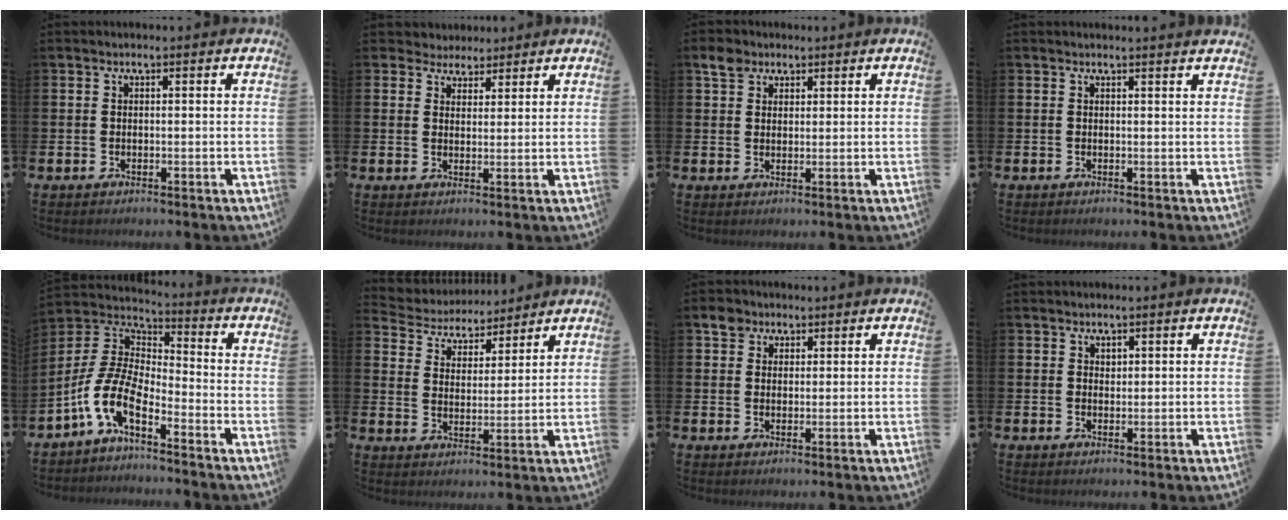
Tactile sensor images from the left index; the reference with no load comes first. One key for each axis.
{"total": 3.7, "fx": 3.2, "fy": 1.7, "fz": -0.5, "tx": -0.008, "ty": -0.014, "tz": 0.057}
{"total": 3.4, "fx": 2.5, "fy": 2.2, "fz": 0.8, "tx": -0.008, "ty": 0.002, "tz": 0.043}
{"total": 0.8, "fx": 0.8, "fy": -0.2, "fz": 0.0, "tx": 0.006, "ty": -0.003, "tz": 0.014}
{"total": 8.8, "fx": -5.6, "fy": 3.1, "fz": 6.1, "tx": -0.161, "ty": -0.013, "tz": -0.119}
{"total": 4.7, "fx": 4.5, "fy": 1.4, "fz": -0.2, "tx": -0.028, "ty": -0.031, "tz": 0.077}
{"total": 3.2, "fx": 2.2, "fy": 2.2, "fz": 0.3, "tx": -0.001, "ty": 0.004, "tz": 0.038}
{"total": 1.2, "fx": 1.0, "fy": 0.5, "fz": 0.0, "tx": 0.007, "ty": -0.001, "tz": 0.019}